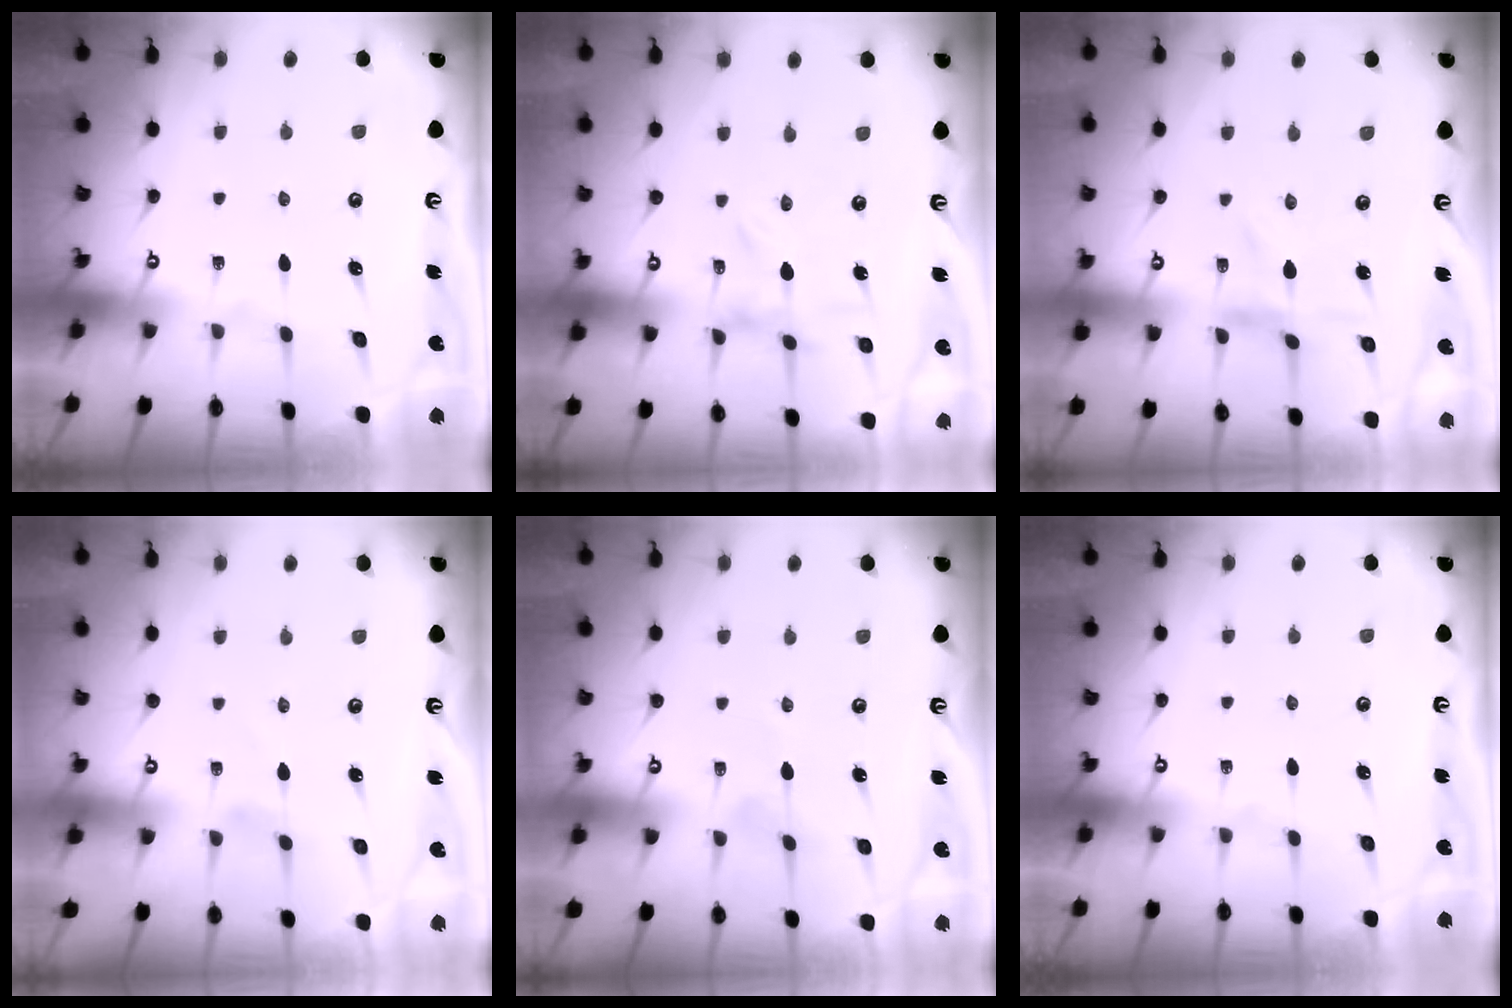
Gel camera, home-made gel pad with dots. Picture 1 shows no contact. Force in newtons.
{"total": 0.0}
{"total": 0.0}
{"total": 1.2, "press": 1.2, "slide": 0.0}
{"total": 0.8, "press": 0.8, "slide": 0.2}
{"total": 0.0}